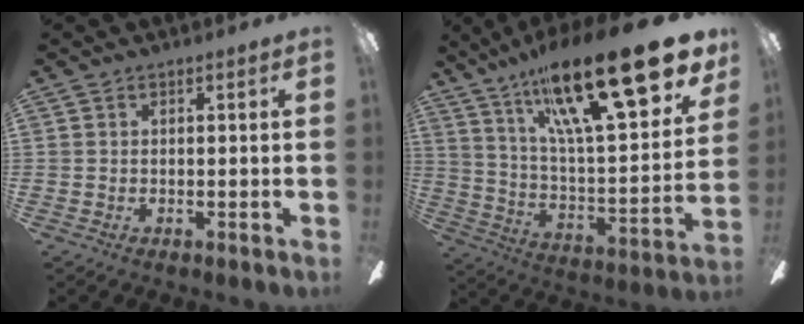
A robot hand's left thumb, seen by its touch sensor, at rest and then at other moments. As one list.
[{"total": 29.1, "force": [18.1, 7.6, 21.5], "torque": [-0.345, -0.114, 0.293]}]